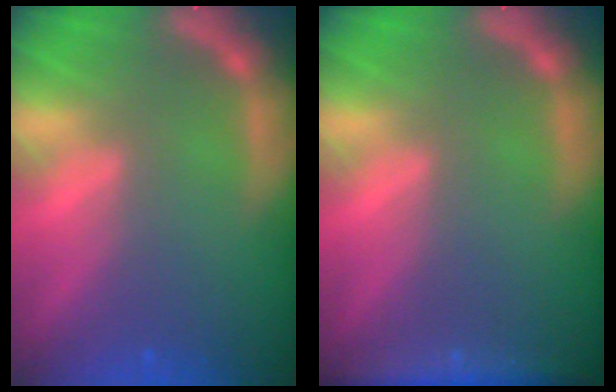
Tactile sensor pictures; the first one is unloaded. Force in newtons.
{"total": 3.9}